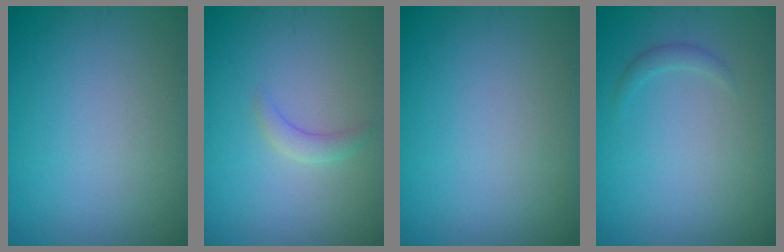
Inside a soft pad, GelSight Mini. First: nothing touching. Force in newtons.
{"total": 1.3, "press": 1.3, "slide": 0.2}
{"total": 0.0}
{"total": 0.8, "press": 0.8, "slide": 0.0}